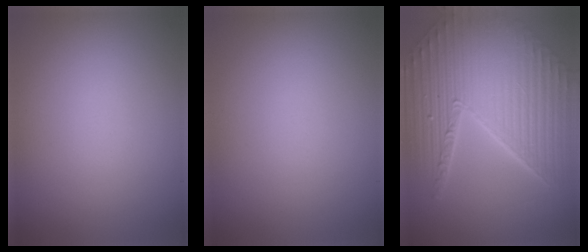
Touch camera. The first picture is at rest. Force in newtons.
{"total": 0.0}
{"total": 11.2, "press": 7.4, "slide": 8.5}